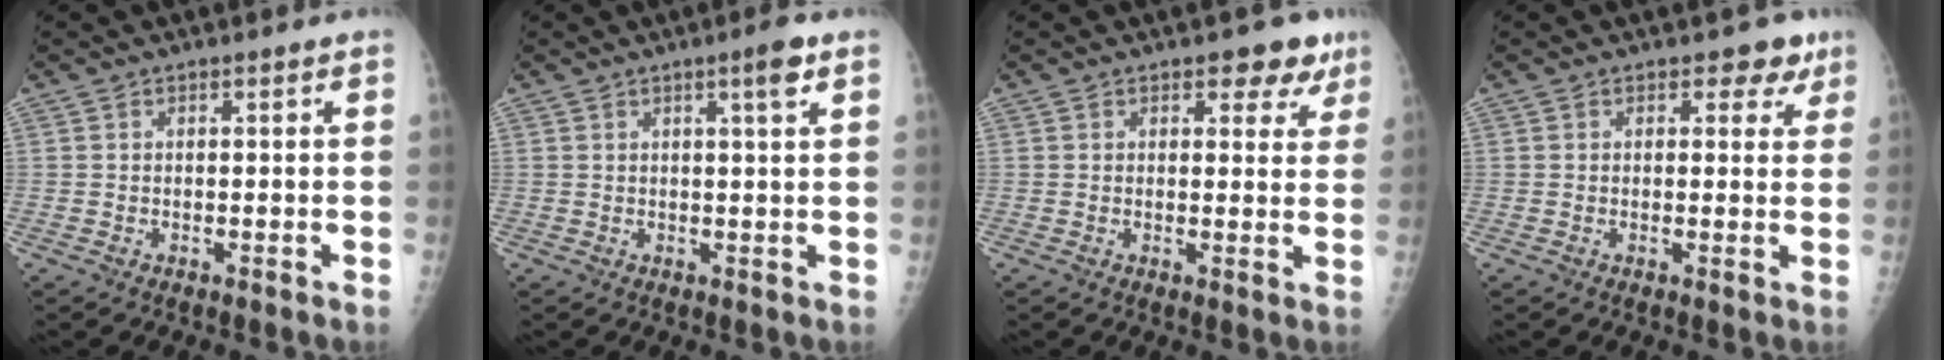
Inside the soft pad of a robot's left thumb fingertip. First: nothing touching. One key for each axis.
{"total": 3.1, "fx": 1.7, "fy": 0.2, "fz": 2.6, "tx": -0.040, "ty": -0.008, "tz": 0.025}
{"total": 5.5, "fx": 3.5, "fy": 3.2, "fz": 2.8, "tx": 0.006, "ty": -0.012, "tz": 0.038}
{"total": 3.6, "fx": 2.2, "fy": 2.4, "fz": 1.5, "tx": 0.015, "ty": -0.007, "tz": 0.020}